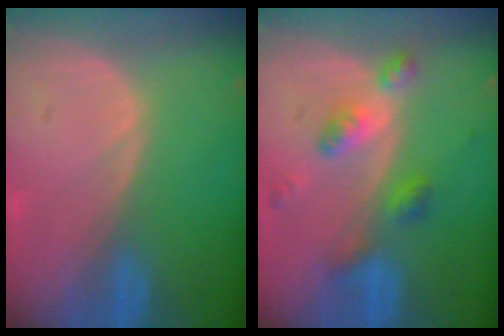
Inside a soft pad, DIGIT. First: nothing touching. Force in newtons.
{"total": 6.0, "press": 5.3, "slide": 2.9}